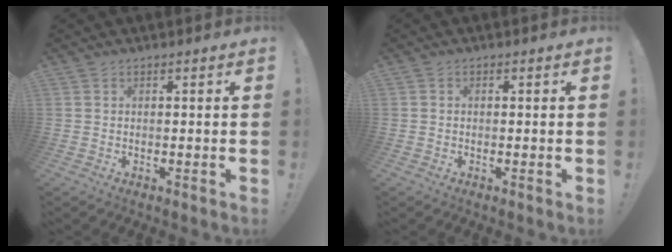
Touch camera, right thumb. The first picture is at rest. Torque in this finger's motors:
{"motor_torque": [-0.15, -0.04, -0.15, 0.07, 0.04]}